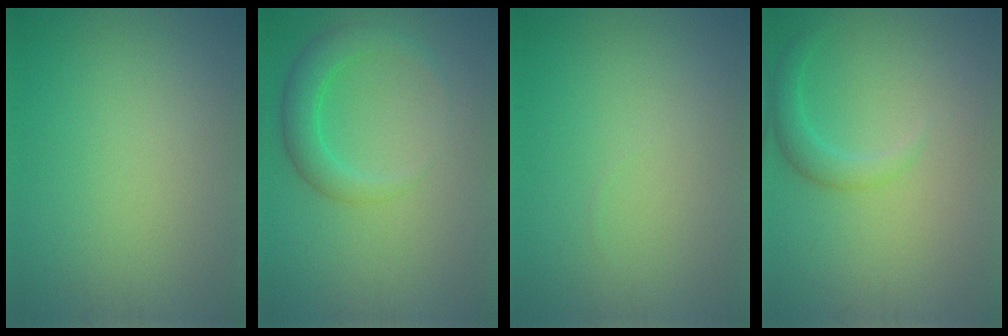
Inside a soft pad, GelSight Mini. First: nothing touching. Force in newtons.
{"total": 3.5, "press": 3.5, "slide": 0.1}
{"total": 0.0}
{"total": 2.2, "press": 2.2, "slide": 0.1}